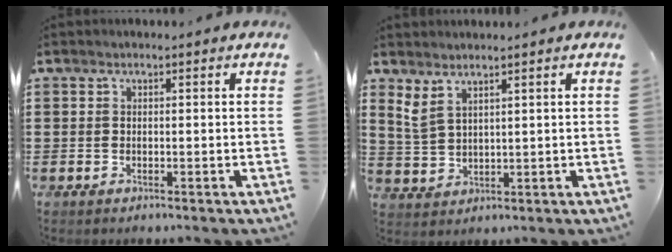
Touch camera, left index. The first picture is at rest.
{"total": 2.8, "force": [2.2, 0.9, 1.4], "torque": [-0.034, 0.002, 0.042]}